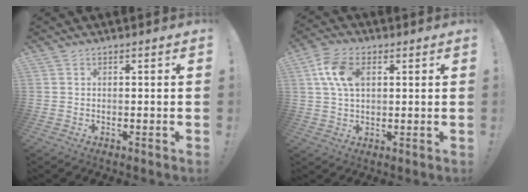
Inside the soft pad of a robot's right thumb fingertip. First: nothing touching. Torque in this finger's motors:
{"motor_torque": [0.10, 0.83, 1.01, -0.03, 0.32]}